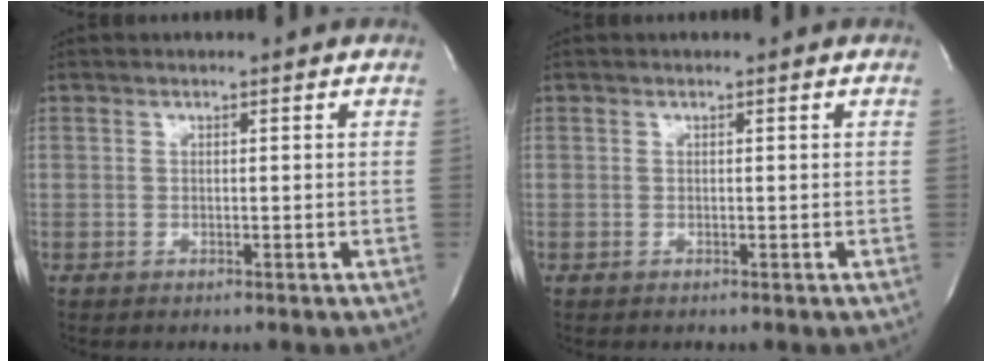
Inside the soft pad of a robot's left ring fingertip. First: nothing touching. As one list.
[{"total": 0.0}]